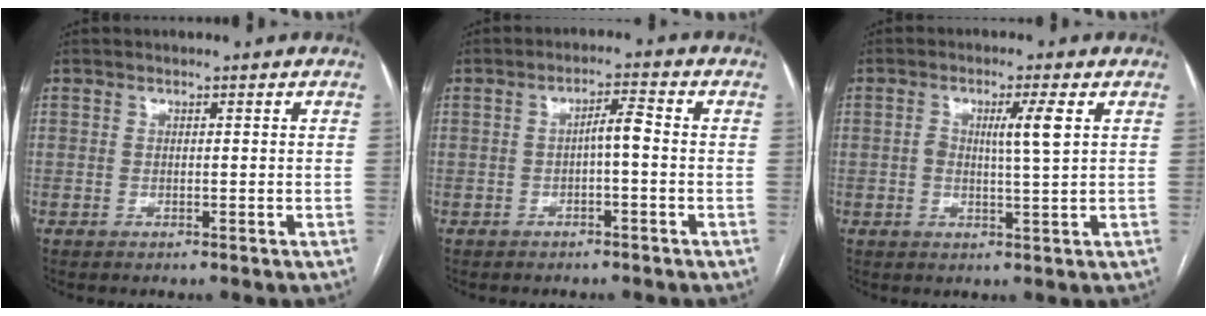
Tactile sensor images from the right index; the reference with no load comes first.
{"total": 3.1, "force": [-0.5, 0.5, 3.0], "torque": [-0.049, 0.010, -0.008]}
{"total": 4.6, "force": [1.0, -0.1, 4.5], "torque": [-0.080, -0.001, 0.016]}